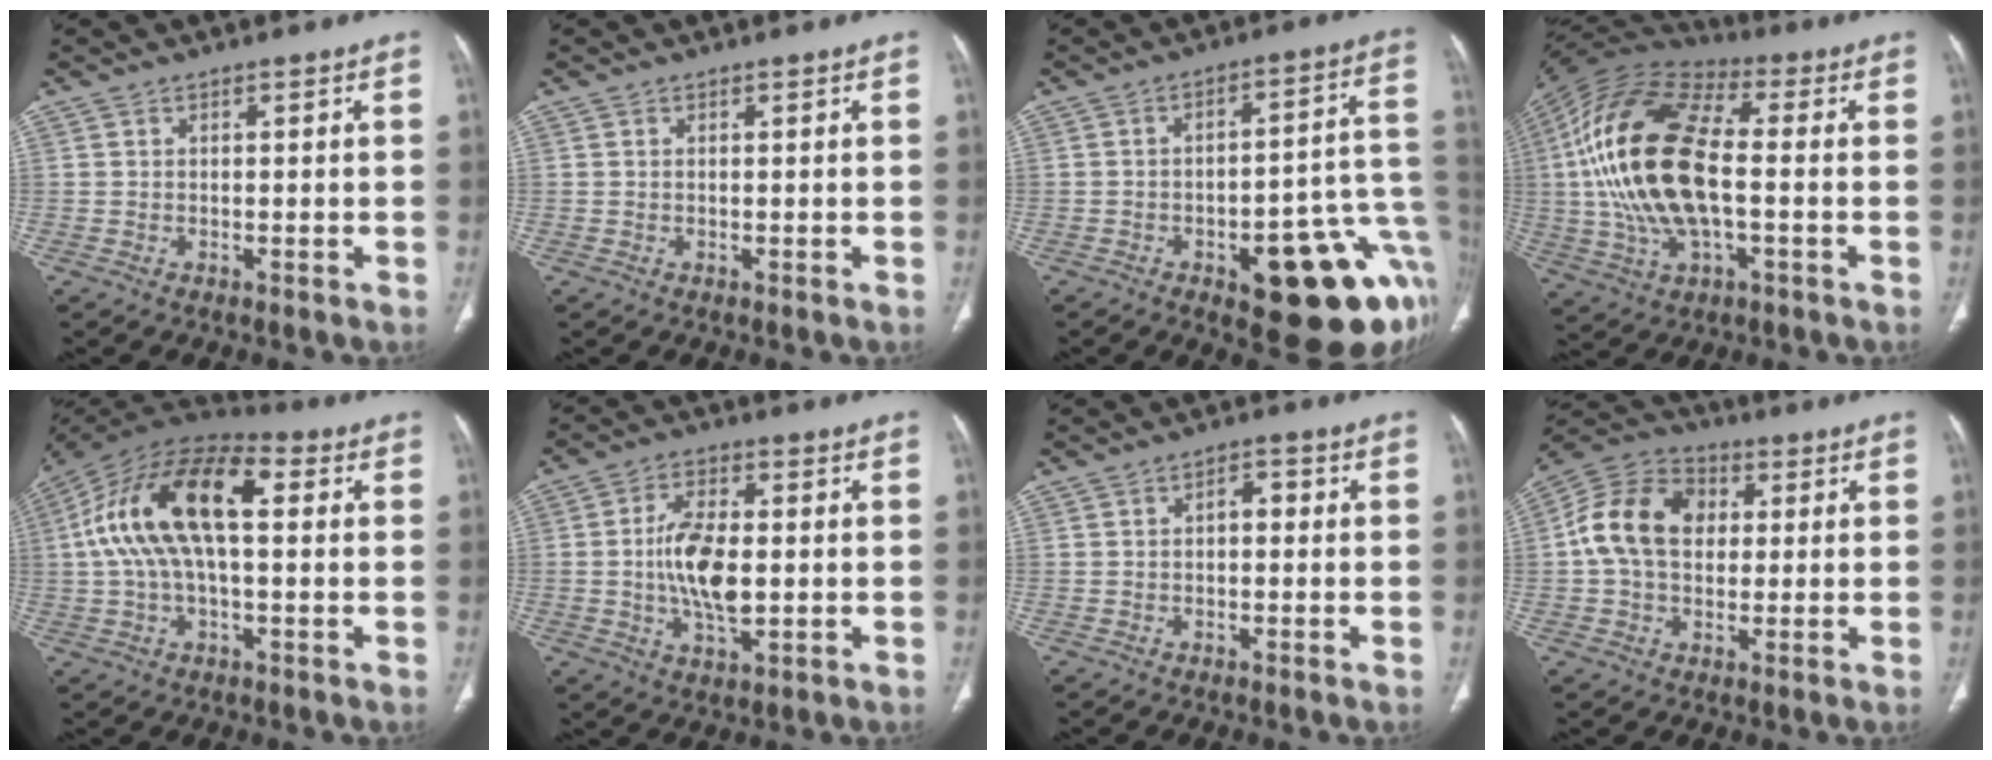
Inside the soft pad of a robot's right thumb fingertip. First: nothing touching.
{"total": 0.0}
{"total": 23.1, "force": [-8.0, 8.5, 19.8], "torque": [-0.165, 0.045, -0.087]}
{"total": 23.6, "force": [-0.5, 11.3, 20.7], "torque": [-0.423, 0.016, -0.011]}
{"total": 19.5, "force": [3.0, 9.4, 16.8], "torque": [-0.306, 0.048, 0.042]}
{"total": 11.1, "force": [-0.5, 5.4, 9.6], "torque": [-0.177, 0.002, -0.009]}
{"total": 2.6, "force": [-0.1, 1.5, 2.1], "torque": [-0.018, 0.011, -0.008]}
{"total": 14.3, "force": [1.6, 10.5, 9.7], "torque": [-0.163, 0.028, 0.019]}